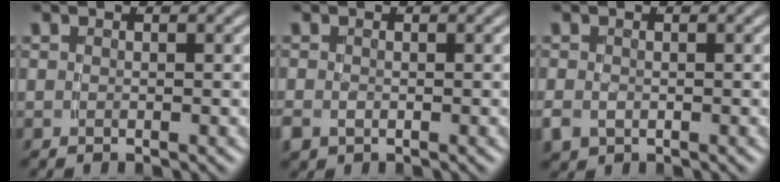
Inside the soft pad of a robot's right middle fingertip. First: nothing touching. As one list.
[{"total": 1.5, "force": [-0.7, 1.0, 0.7], "torque": [-0.028, -0.012, -0.005]}, {"total": 1.8, "force": [-0.8, 1.3, 0.9], "torque": [-0.032, -0.011, -0.006]}]